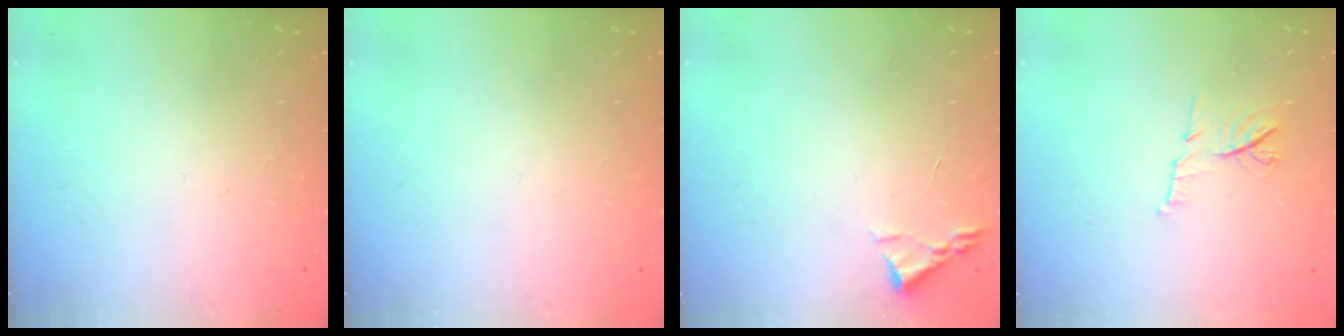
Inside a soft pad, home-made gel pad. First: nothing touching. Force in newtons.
{"total": 0.0}
{"total": 2.2, "press": 2.2, "slide": 0.3}
{"total": 7.5, "press": 7.5, "slide": 0.7}